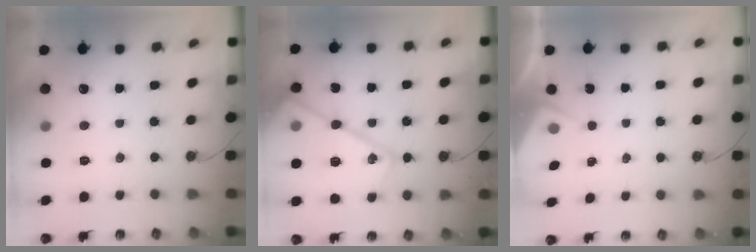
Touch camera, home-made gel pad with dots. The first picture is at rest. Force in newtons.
{"total": 19.3, "press": 19.2, "slide": 1.4}
{"total": 2.5, "press": 2.5, "slide": 0.4}